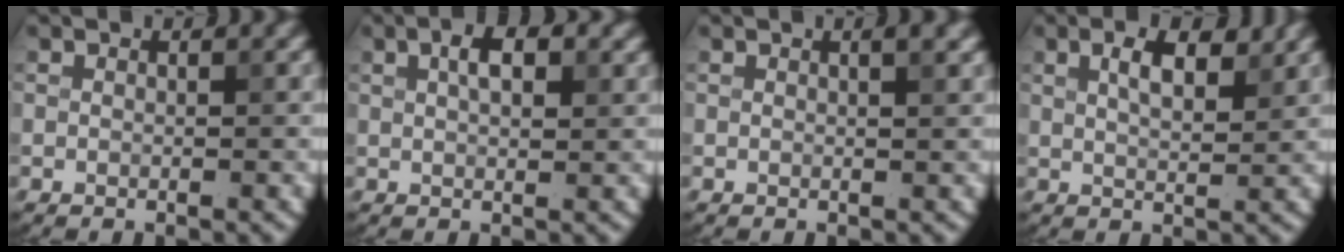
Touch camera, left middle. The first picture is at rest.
{"total": 3.1, "force": [1.2, 1.4, 2.5], "torque": [-0.043, 0.007, 0.021]}
{"total": 1.6, "force": [0.9, 0.5, 1.3], "torque": [-0.011, 0.002, 0.007]}
{"total": 3.5, "force": [1.8, 1.2, 2.8], "torque": [-0.052, 0.003, 0.033]}